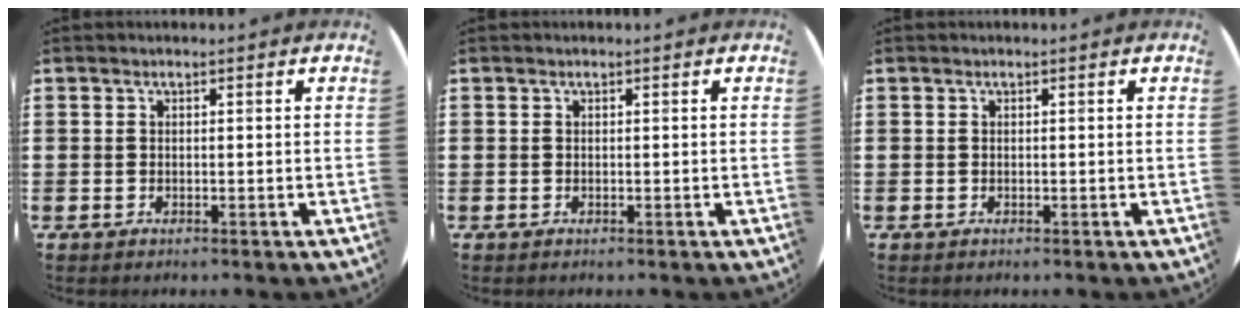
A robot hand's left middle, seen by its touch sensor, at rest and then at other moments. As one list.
[{"total": 0.0}, {"total": 0.0}]